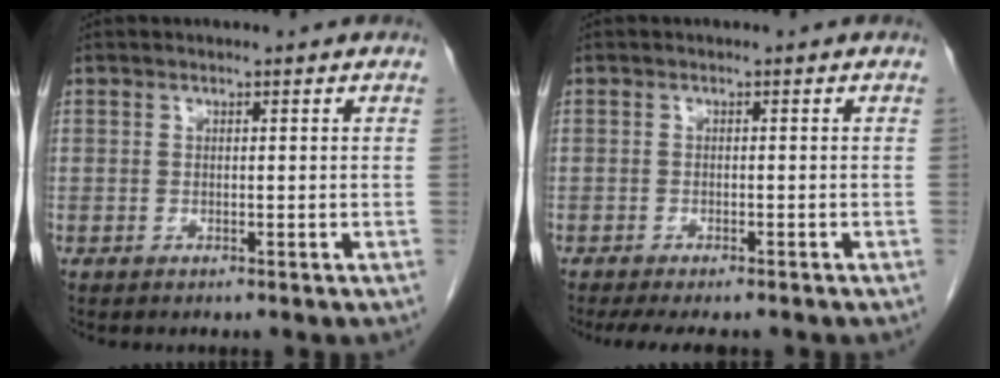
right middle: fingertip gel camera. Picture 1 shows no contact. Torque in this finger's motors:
{"motor_torque": [0.37, -0.27, 0.12, 0.01]}